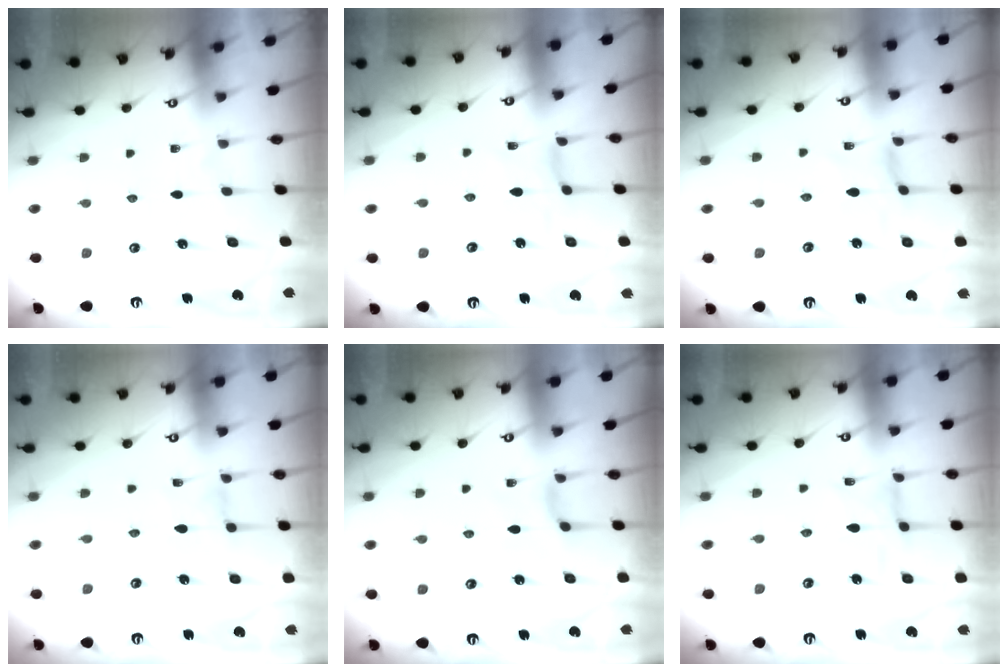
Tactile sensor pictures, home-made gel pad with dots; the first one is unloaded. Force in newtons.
{"total": 1.2, "press": 1.2, "slide": 0.0}
{"total": 0.0}
{"total": 0.0}
{"total": 2.9, "press": 2.9, "slide": 0.5}
{"total": 0.9, "press": 0.9, "slide": 0.2}